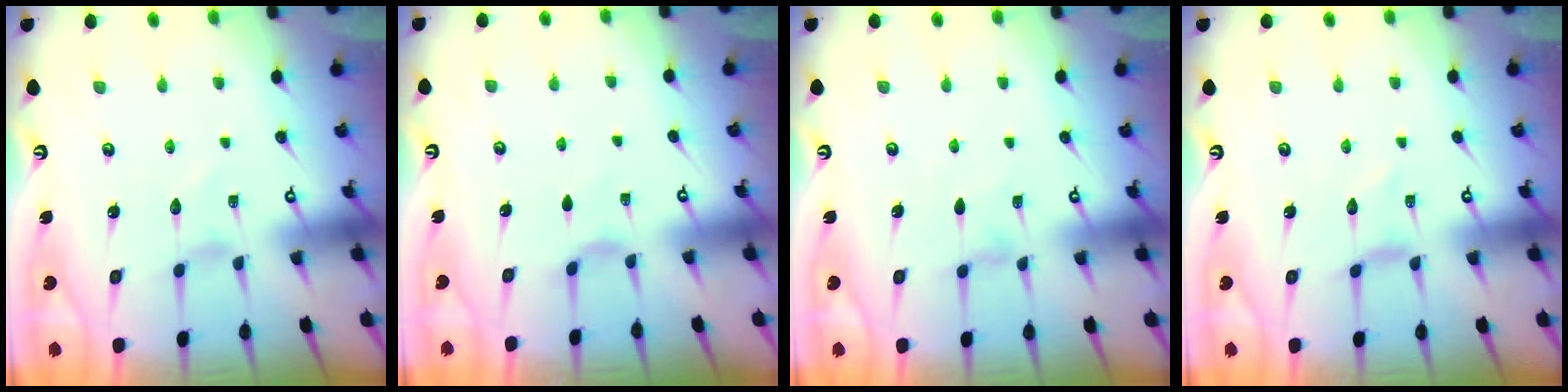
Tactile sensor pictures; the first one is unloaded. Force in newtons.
{"total": 2.1, "press": 2.0, "slide": 0.5}
{"total": 1.5, "press": 1.5, "slide": 0.3}
{"total": 0.0}